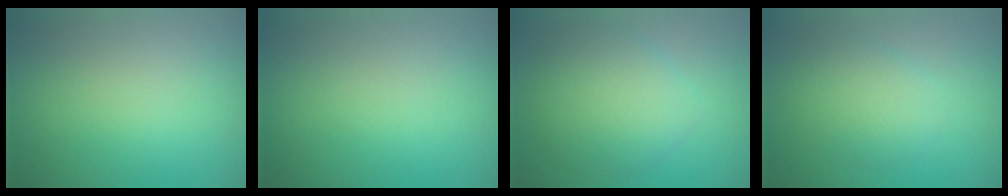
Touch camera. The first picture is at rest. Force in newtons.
{"total": 0.0}
{"total": 4.6, "press": 4.6, "slide": 0.1}
{"total": 3.0, "press": 3.0, "slide": 0.1}